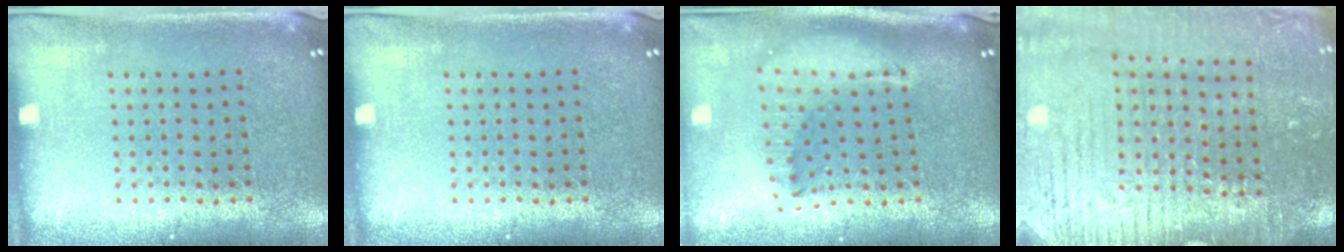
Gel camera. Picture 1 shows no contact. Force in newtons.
{"total": 0.0}
{"total": 1.8, "press": 1.4, "slide": 1.0}
{"total": 3.3, "press": 3.3, "slide": 0.2}